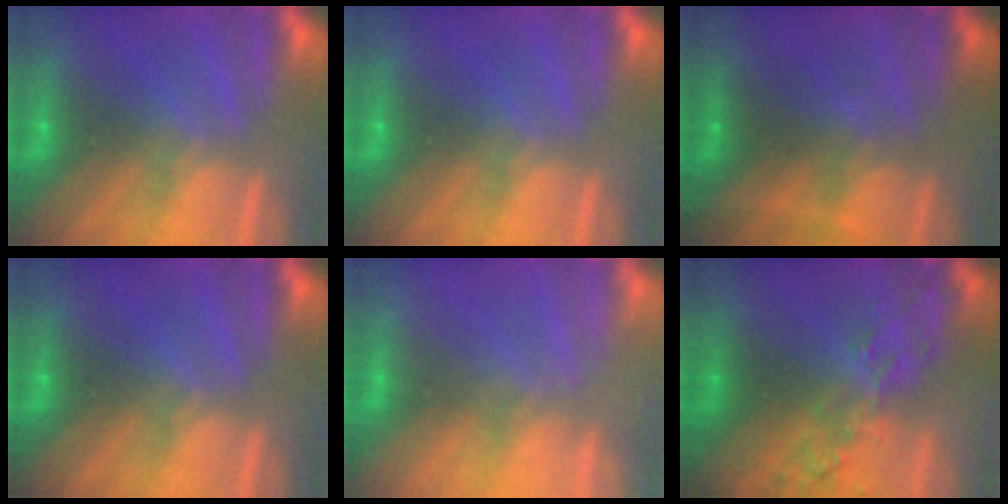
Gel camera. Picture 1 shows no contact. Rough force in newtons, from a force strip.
{"total": 0.0}
{"total": 2.4}
{"total": 0.0}
{"total": 1.7}
{"total": 7.9}